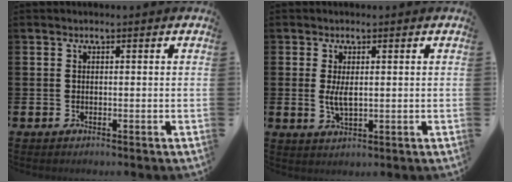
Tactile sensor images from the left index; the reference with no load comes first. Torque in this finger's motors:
{"motor_torque": [0.81, 0.09, 0.17, 0.14]}